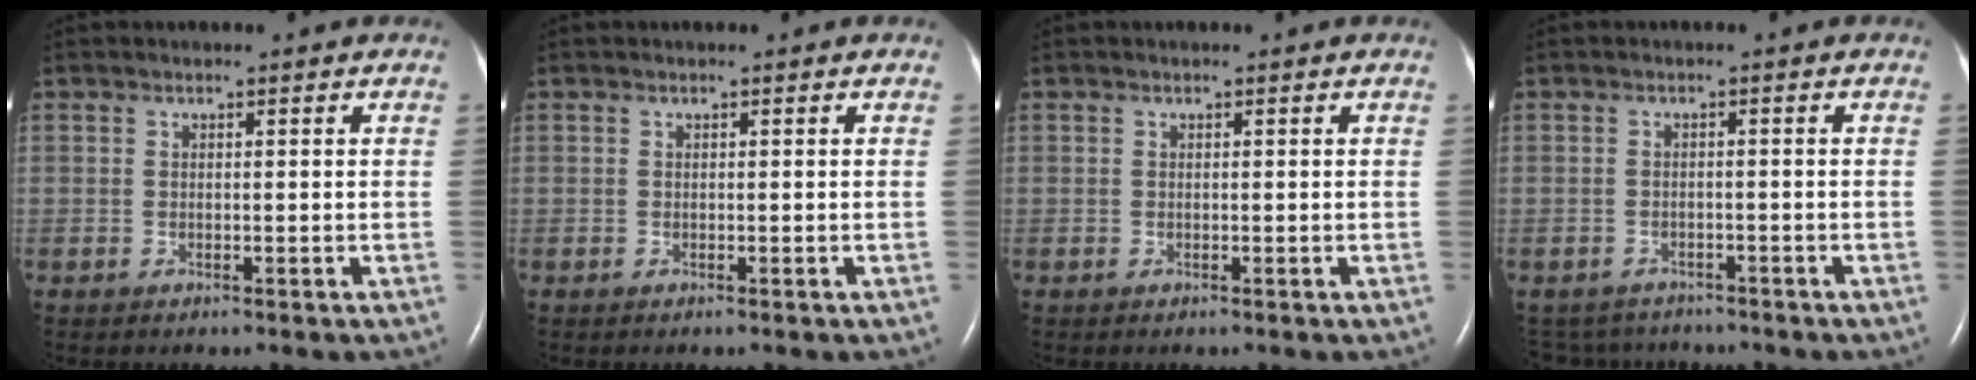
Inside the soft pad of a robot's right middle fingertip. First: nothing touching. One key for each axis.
{"total": 0.0}
{"total": 0.0}
{"total": 5.2, "fx": -4.8, "fy": 2.0, "fz": -0.1, "tx": 0.000, "ty": 0.003, "tz": -0.067}